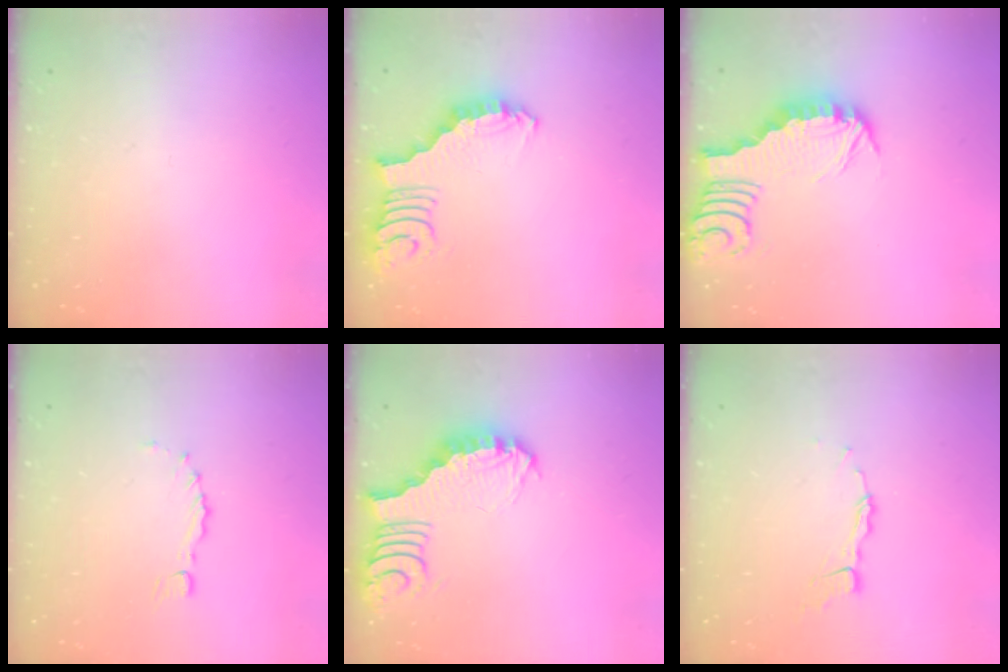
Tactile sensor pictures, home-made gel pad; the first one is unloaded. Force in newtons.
{"total": 2.7, "press": 2.6, "slide": 0.5}
{"total": 3.1, "press": 3.1, "slide": 0.3}
{"total": 0.0}
{"total": 3.8, "press": 3.7, "slide": 0.6}
{"total": 3.3, "press": 3.3, "slide": 0.3}